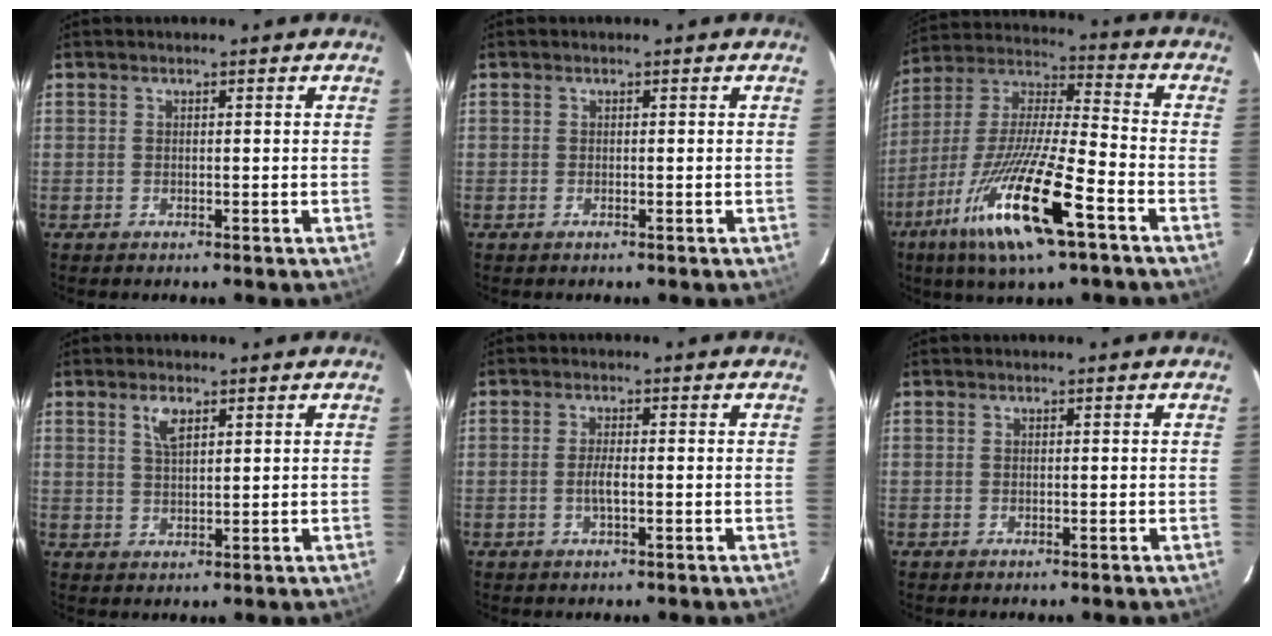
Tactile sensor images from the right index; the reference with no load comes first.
{"total": 0.0}
{"total": 21.2, "force": [-11.1, 3.6, 17.7], "torque": [-0.352, -0.044, -0.214]}
{"total": 3.5, "force": [1.9, 1.5, 2.6], "torque": [-0.048, 0.004, 0.037]}
{"total": 2.4, "force": [-0.6, 0.4, 2.3], "torque": [-0.045, -0.002, -0.012]}
{"total": 0.0}